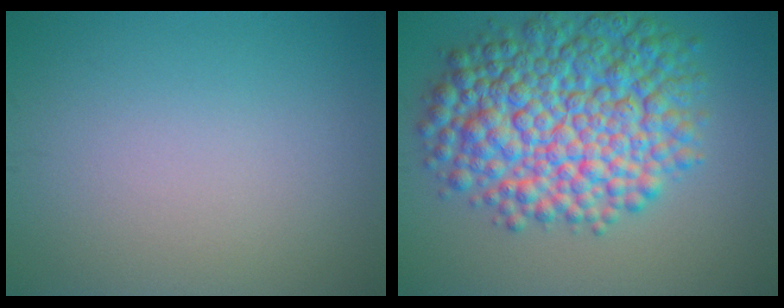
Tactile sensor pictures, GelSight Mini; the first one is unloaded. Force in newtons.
{"total": 11.6, "press": 11.6, "slide": 0.1}